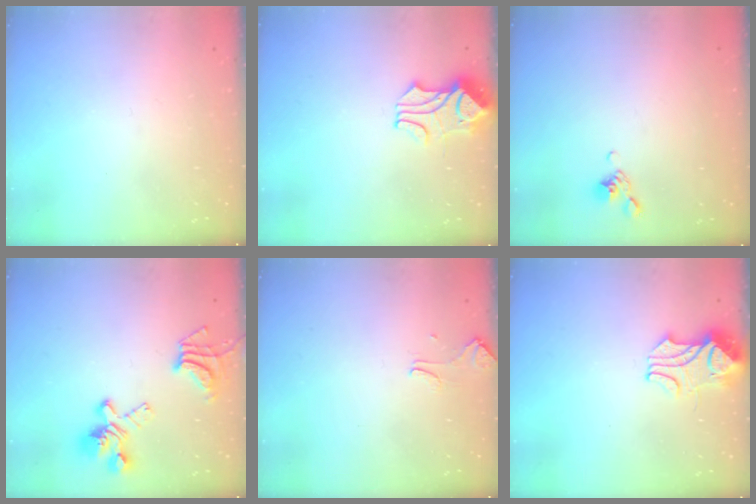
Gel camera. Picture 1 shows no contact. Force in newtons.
{"total": 1.7, "press": 1.4, "slide": 1.0}
{"total": 5.8, "press": 5.7, "slide": 0.9}
{"total": 9.9, "press": 9.6, "slide": 2.3}
{"total": 0.9, "press": 0.8, "slide": 0.5}
{"total": 2.4, "press": 2.2, "slide": 0.9}